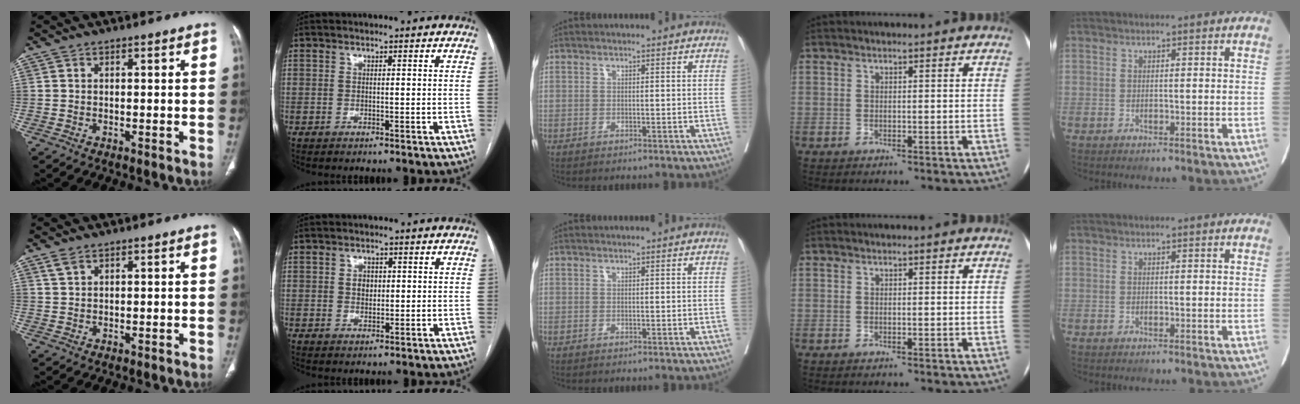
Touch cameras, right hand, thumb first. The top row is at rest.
{"thumb": {"total": 1.7, "force": [1.2, 0.7, 0.9], "torque": [-0.021, 0.005, 0.030]}, "index": {"total": 2.2, "force": [0.4, 1.7, 1.3], "torque": [-0.020, 0.001, 0.007]}}